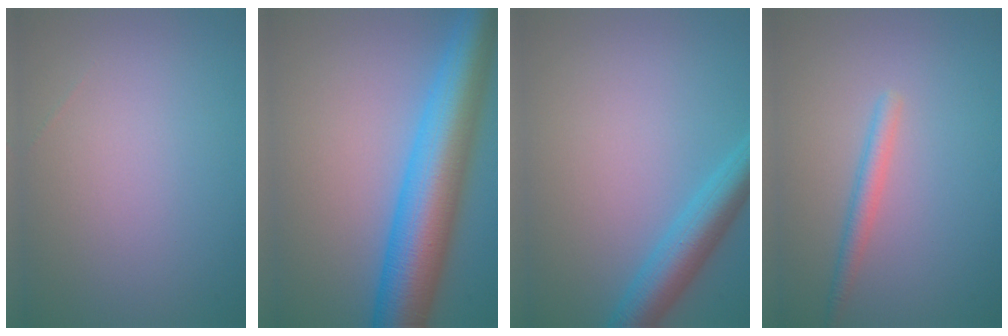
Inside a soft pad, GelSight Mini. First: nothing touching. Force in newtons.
{"total": 10.5, "press": 10.5, "slide": 0.2}
{"total": 4.5, "press": 4.4, "slide": 0.2}
{"total": 1.8, "press": 1.8, "slide": 0.1}